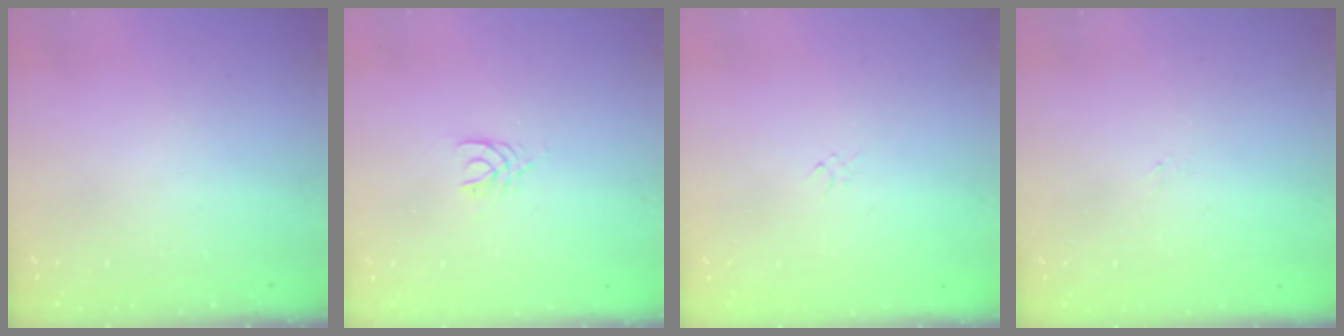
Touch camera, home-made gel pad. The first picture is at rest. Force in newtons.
{"total": 3.5, "press": 3.5, "slide": 0.5}
{"total": 0.9, "press": 0.8, "slide": 0.4}
{"total": 1.5, "press": 1.4, "slide": 0.3}